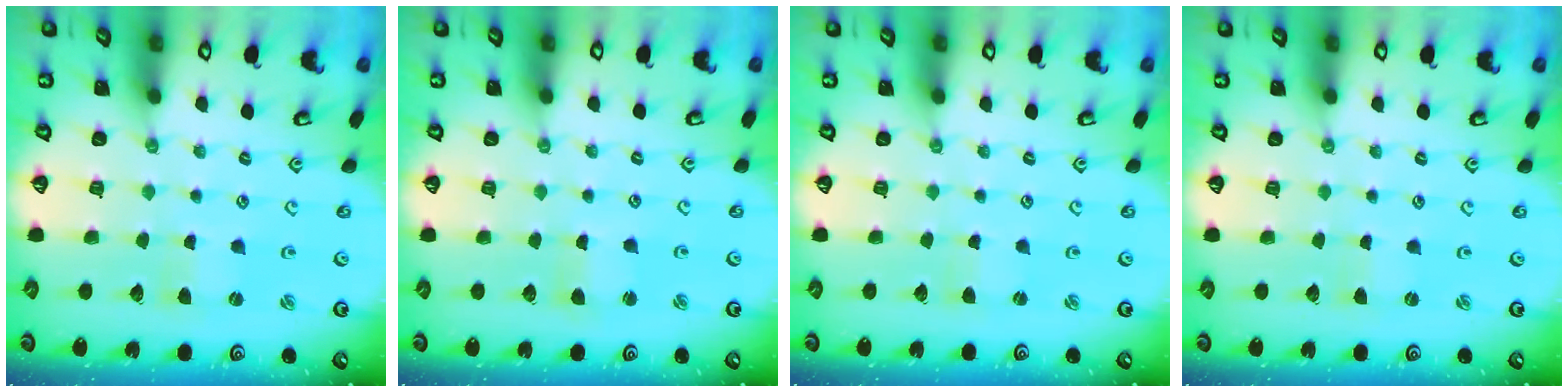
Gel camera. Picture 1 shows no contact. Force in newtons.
{"total": 1.6, "press": 1.6, "slide": 0.4}
{"total": 0.9, "press": 0.8, "slide": 0.1}
{"total": 0.0}